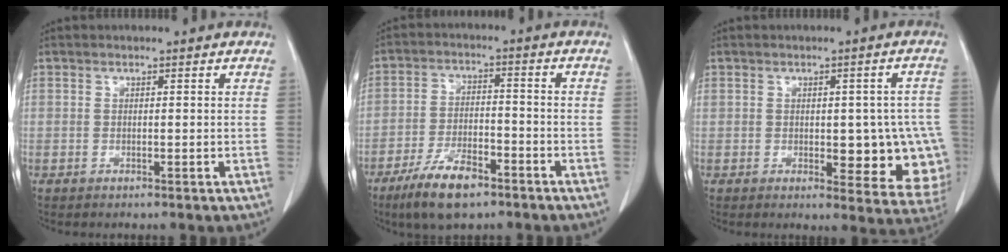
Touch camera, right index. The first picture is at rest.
{"total": 11.2, "force": [-7.9, 2.6, 7.6], "torque": [-0.146, -0.018, -0.139]}
{"total": 12.7, "force": [-1.3, 5.8, 11.2], "torque": [-0.114, 0.013, 0.000]}